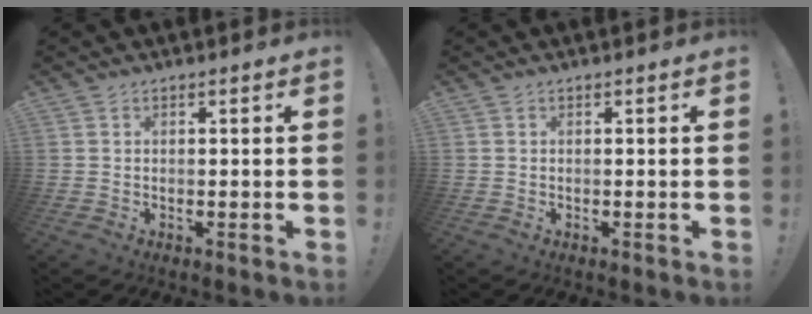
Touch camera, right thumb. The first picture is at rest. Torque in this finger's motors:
{"motor_torque": [0.33, -0.20, 0.17, -0.09, 0.00]}